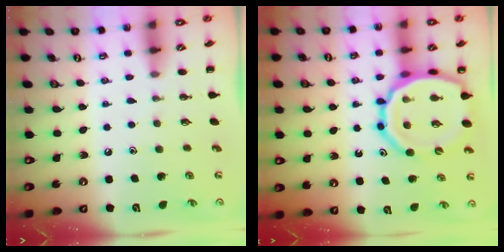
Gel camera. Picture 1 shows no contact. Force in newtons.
{"total": 19.8, "press": 19.4, "slide": 3.9}